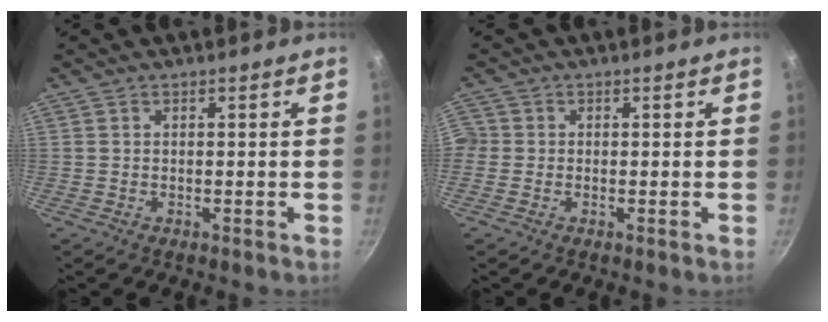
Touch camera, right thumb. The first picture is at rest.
{"total": 2.2, "force": [-0.6, 2.1, 0.5], "torque": [-0.005, 0.004, -0.018]}